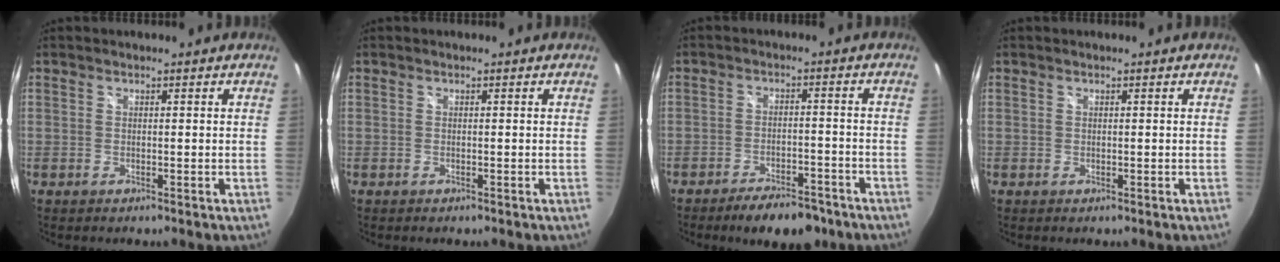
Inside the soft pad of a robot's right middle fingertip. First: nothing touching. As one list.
[{"total": 0.0}, {"total": 9.8, "force": [-7.6, 3.6, 4.9], "torque": [-0.101, -0.002, -0.108]}, {"total": 0.0}]